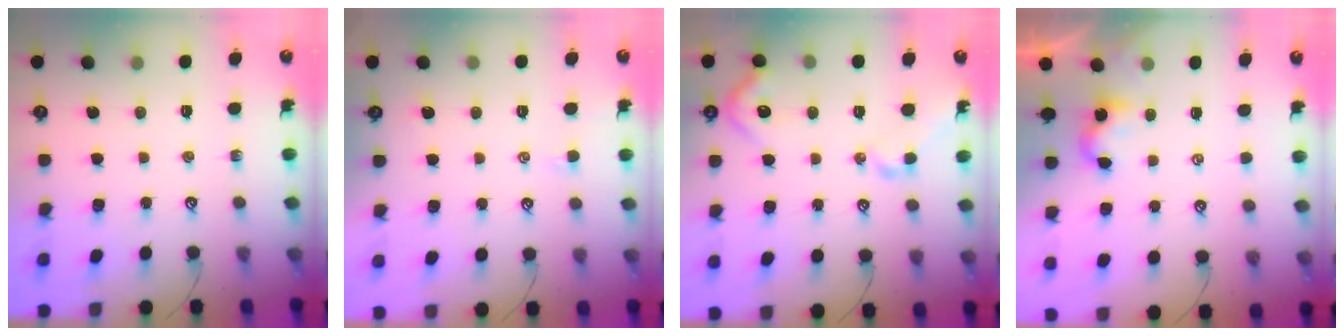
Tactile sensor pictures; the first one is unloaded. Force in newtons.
{"total": 0.7, "press": 0.6, "slide": 0.4}
{"total": 6.1, "press": 6.0, "slide": 1.2}
{"total": 2.8, "press": 2.7, "slide": 0.3}